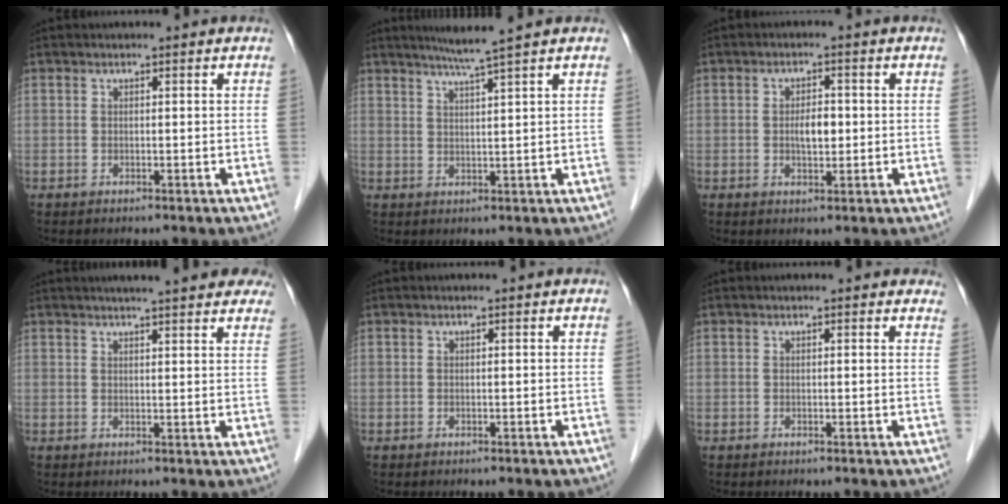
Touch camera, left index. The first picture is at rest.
{"total": 4.3, "force": [3.3, -1.6, 2.3], "torque": [-0.040, -0.007, 0.063]}
{"total": 3.3, "force": [-0.2, 1.5, 3.0], "torque": [-0.052, 0.002, -0.001]}
{"total": 15.7, "force": [13.5, 2.4, 7.6], "torque": [-0.089, 0.020, 0.151]}
{"total": 0.0}
{"total": 3.8, "force": [3.4, 1.0, 1.3], "torque": [-0.004, 0.004, 0.021]}